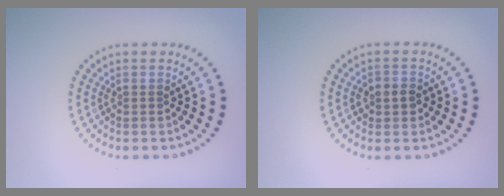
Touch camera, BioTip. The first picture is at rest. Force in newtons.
{"total": 1.8, "press": 1.7, "slide": 0.4}